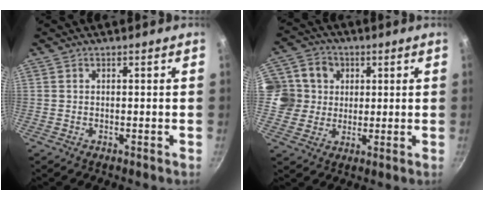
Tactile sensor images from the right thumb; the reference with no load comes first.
{"total": 10.3, "force": [2.2, 9.6, 3.1], "torque": [-0.020, 0.007, 0.029]}